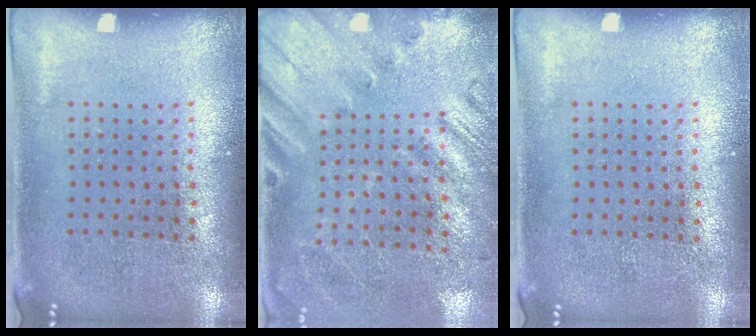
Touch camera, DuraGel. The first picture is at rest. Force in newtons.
{"total": 2.6, "press": 2.0, "slide": 1.6}
{"total": 0.0}